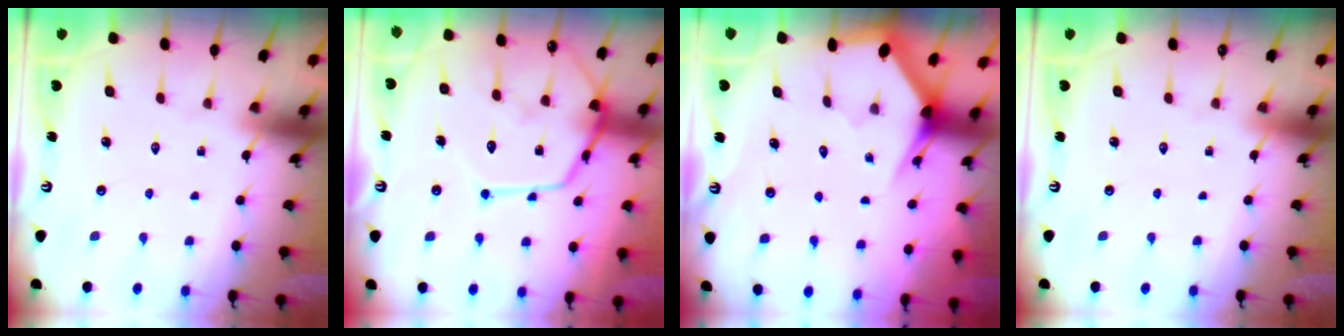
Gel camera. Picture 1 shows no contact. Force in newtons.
{"total": 15.6, "press": 15.6, "slide": 1.4}
{"total": 2.9, "press": 2.9, "slide": 0.0}
{"total": 0.0}